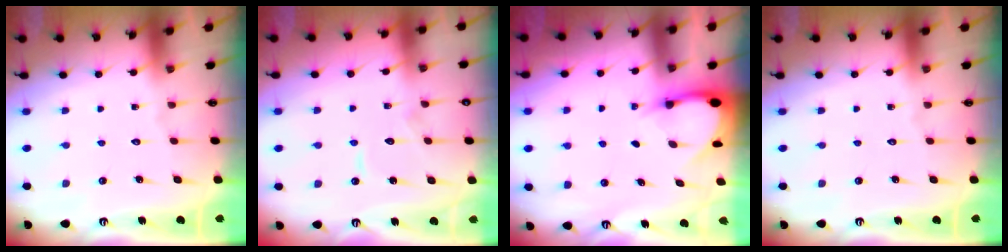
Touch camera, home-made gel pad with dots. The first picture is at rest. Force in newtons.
{"total": 6.8, "press": 6.8, "slide": 0.6}
{"total": 3.5, "press": 3.5, "slide": 0.2}
{"total": 0.0}